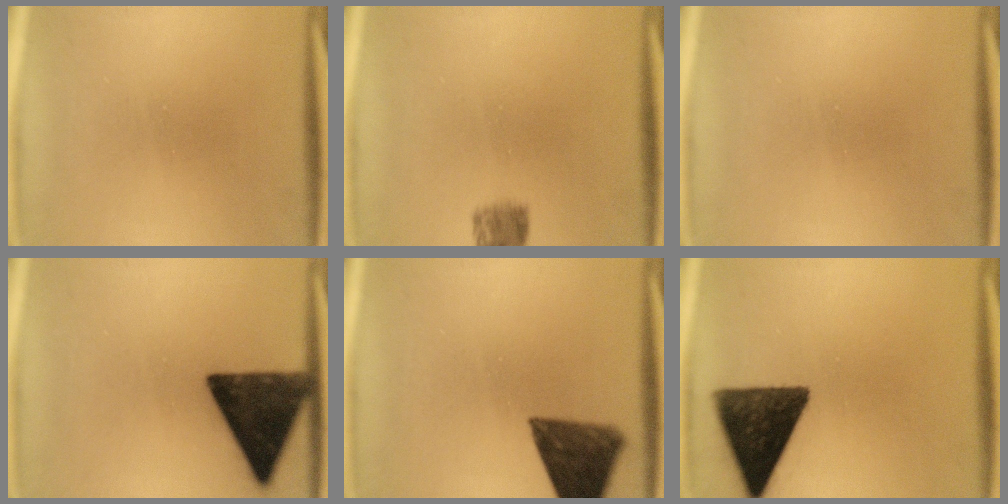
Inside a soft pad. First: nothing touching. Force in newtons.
{"total": 3.7}
{"total": 0.0}
{"total": 13.4}
{"total": 10.1}
{"total": 14.2}